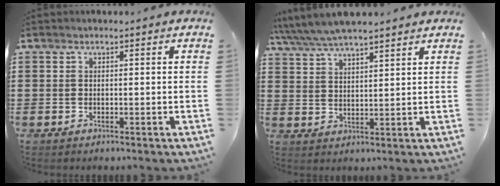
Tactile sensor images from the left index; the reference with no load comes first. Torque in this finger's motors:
{"motor_torque": [1.81, 0.33, 1.05, 0.21]}